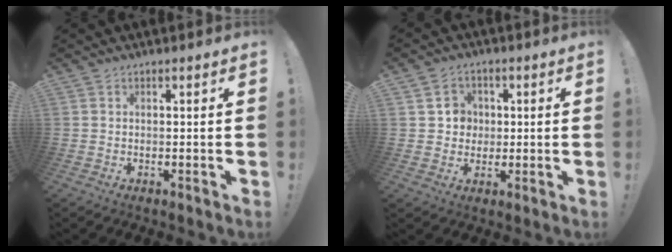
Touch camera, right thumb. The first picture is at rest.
{"total": 6.8, "force": [1.5, 6.5, 1.7], "torque": [-0.020, -0.004, 0.030]}